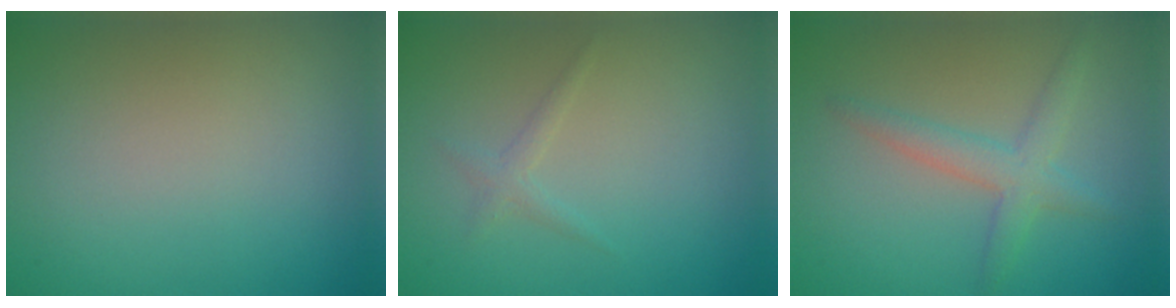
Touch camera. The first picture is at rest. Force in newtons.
{"total": 1.0, "press": 1.0, "slide": 0.1}
{"total": 2.9, "press": 2.9, "slide": 0.1}